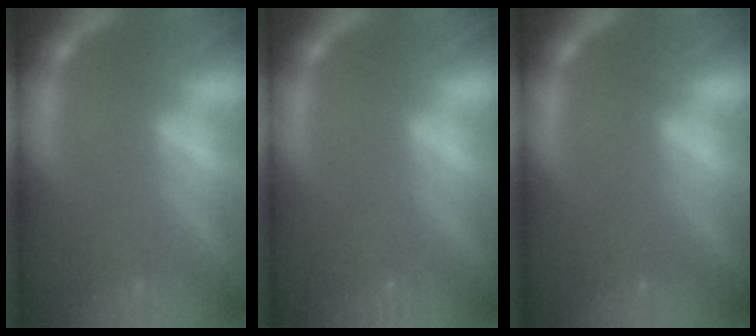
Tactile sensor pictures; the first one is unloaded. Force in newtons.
{"total": 0.0}
{"total": 1.0}